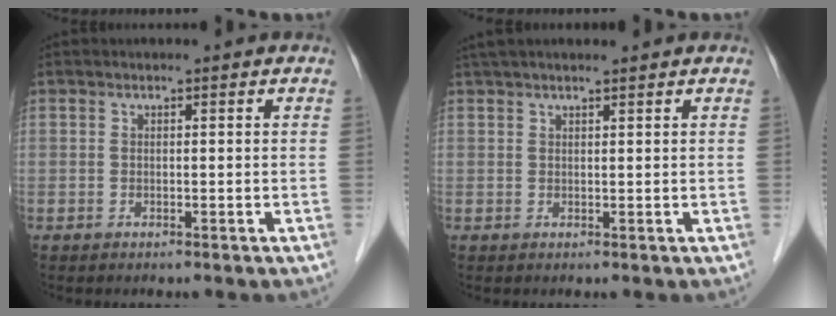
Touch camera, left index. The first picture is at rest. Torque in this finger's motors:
{"motor_torque": [0.51, -0.52, 0.19, 0.03]}